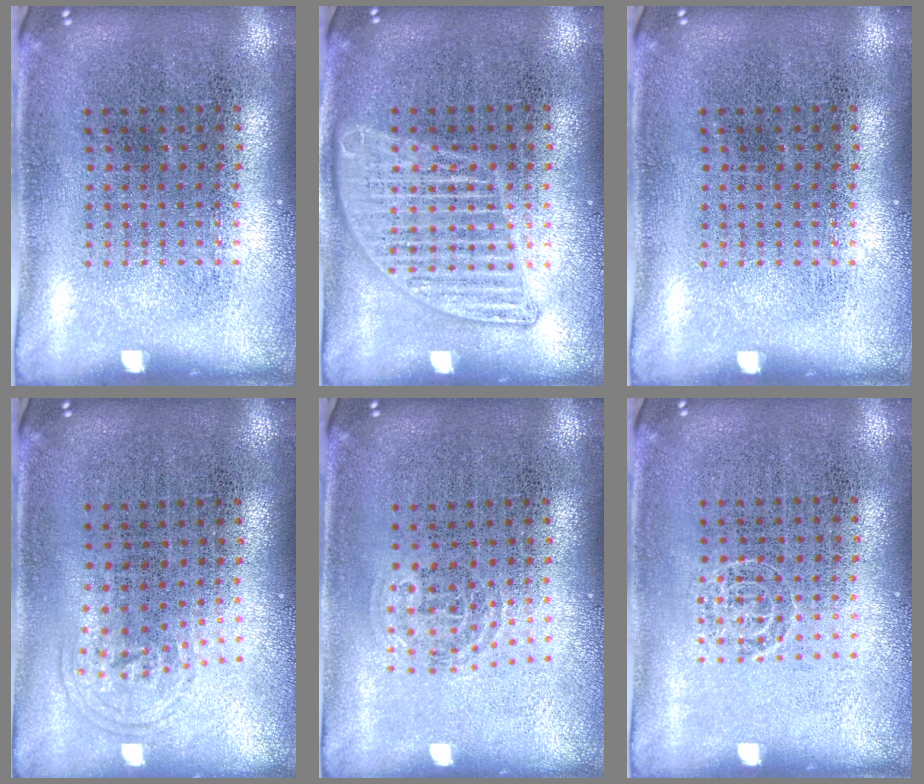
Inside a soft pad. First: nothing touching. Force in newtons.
{"total": 2.4, "press": 2.3, "slide": 0.3}
{"total": 0.0}
{"total": 0.8, "press": 0.6, "slide": 0.6}
{"total": 0.8, "press": 0.6, "slide": 0.6}
{"total": 1.0, "press": 1.0, "slide": 0.1}